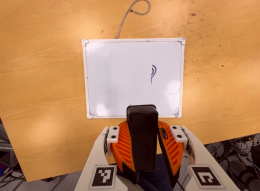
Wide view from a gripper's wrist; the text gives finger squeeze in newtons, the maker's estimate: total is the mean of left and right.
{"total": 8.9, "left": 8.6, "right": 9.2}